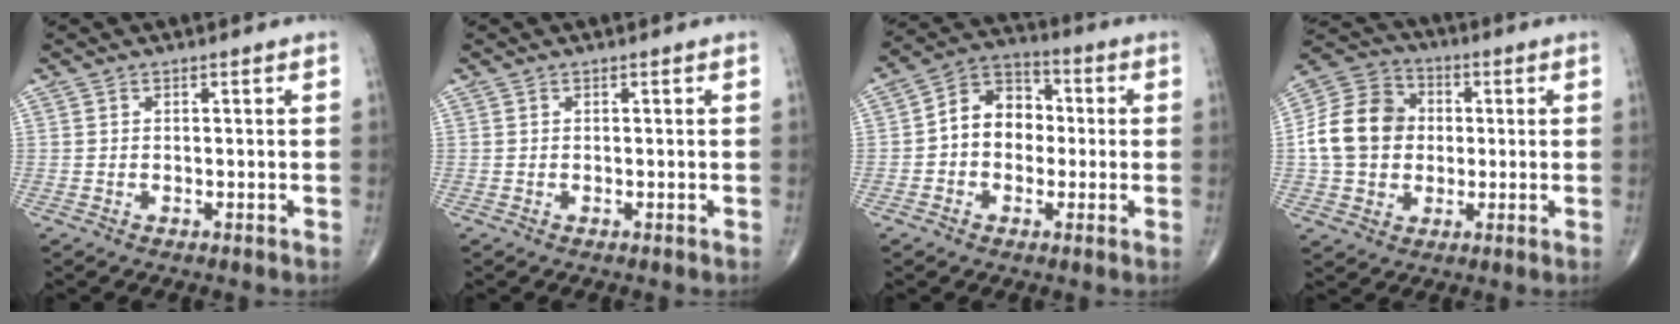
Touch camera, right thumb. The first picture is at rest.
{"total": 0.0}
{"total": 10.0, "force": [-0.2, 7.7, 6.4], "torque": [-0.071, 0.033, -0.018]}
{"total": 14.0, "force": [0.4, 11.6, 7.8], "torque": [-0.129, 0.025, 0.002]}